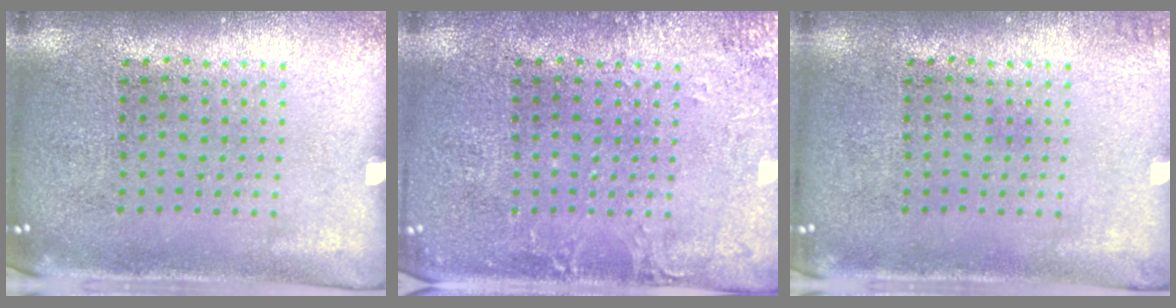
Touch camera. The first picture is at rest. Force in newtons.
{"total": 2.2, "press": 2.2, "slide": 0.3}
{"total": 0.8, "press": 0.8, "slide": 0.0}